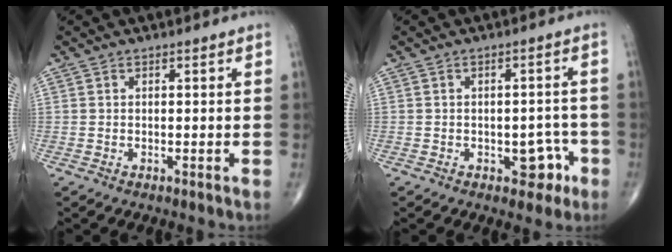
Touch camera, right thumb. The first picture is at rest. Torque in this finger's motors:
{"motor_torque": [2.94, 2.07, 0.82, -1.40, 0.16]}